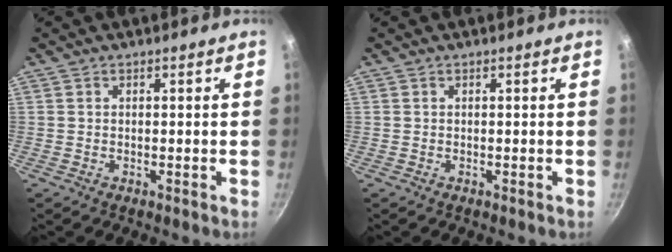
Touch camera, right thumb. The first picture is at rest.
{"total": 0.0}